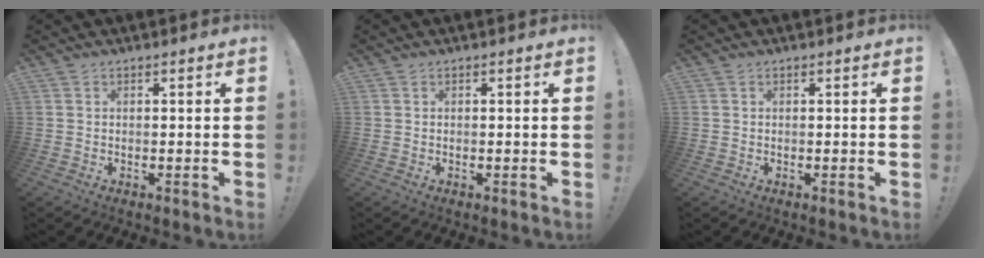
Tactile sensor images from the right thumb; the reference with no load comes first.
{"total": 0.0}
{"total": 0.0}